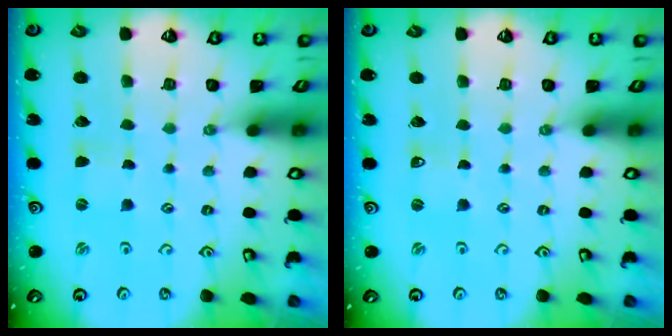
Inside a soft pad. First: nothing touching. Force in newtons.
{"total": 0.0}